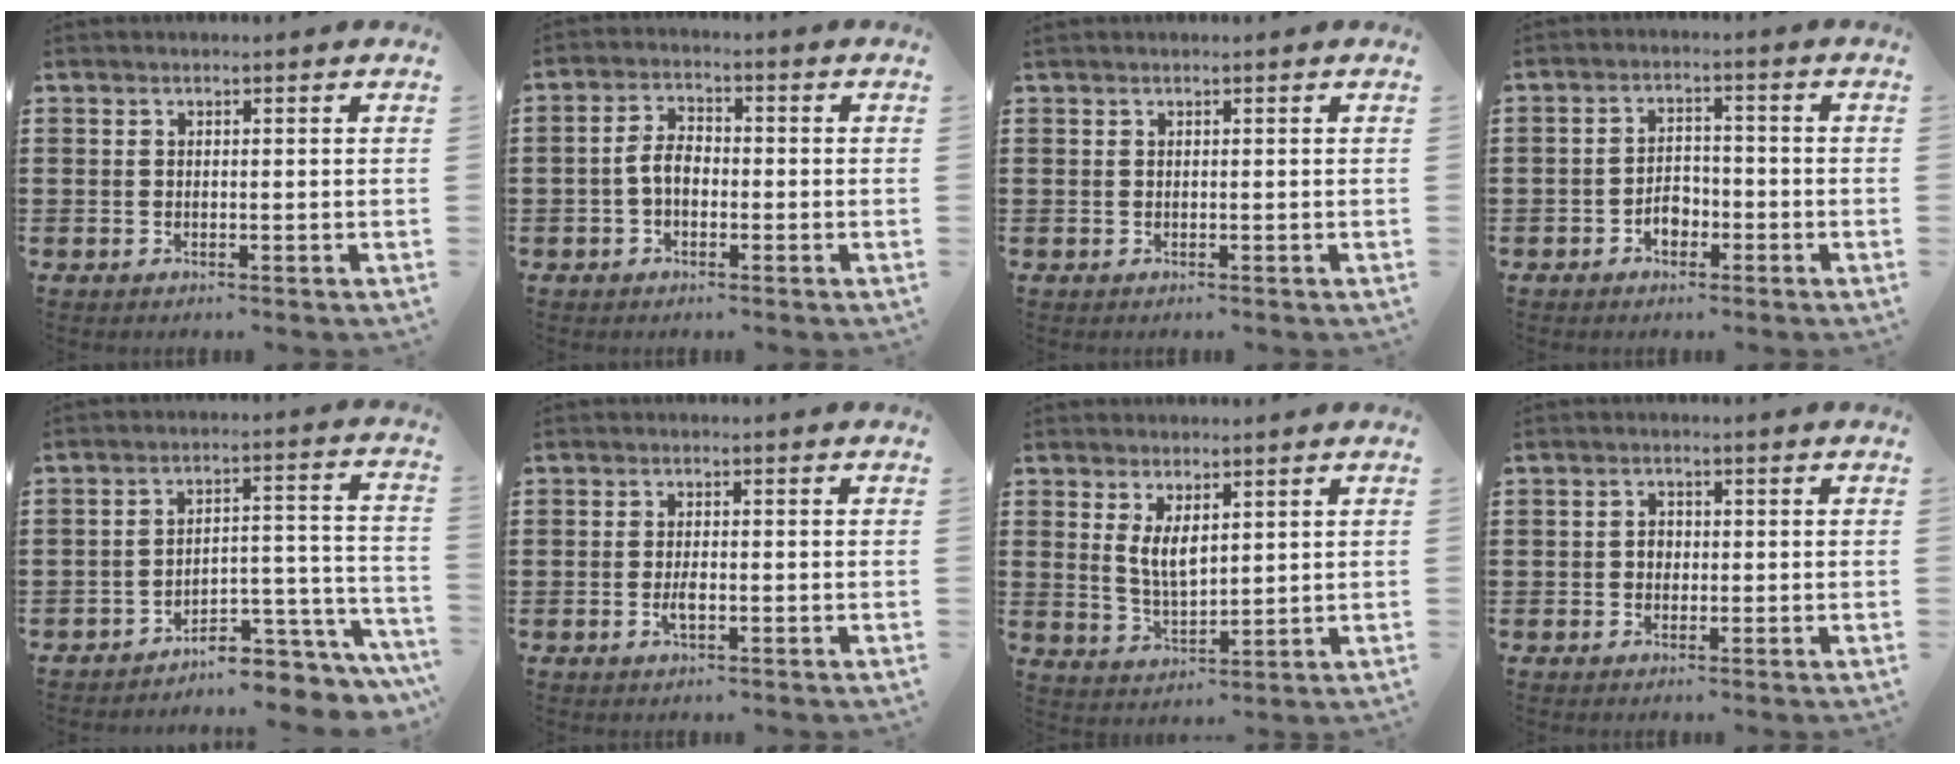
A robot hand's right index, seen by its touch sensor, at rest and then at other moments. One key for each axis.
{"total": 4.2, "fx": -1.0, "fy": 2.5, "fz": 3.3, "tx": -0.081, "ty": 0.000, "tz": -0.026}
{"total": 0.0}
{"total": 3.1, "fx": -1.7, "fy": 2.0, "fz": 1.7, "tx": -0.025, "ty": 0.002, "tz": -0.037}
{"total": 5.4, "fx": -5.0, "fy": 1.1, "fz": 1.7, "tx": -0.028, "ty": 0.002, "tz": -0.098}
{"total": 2.2, "fx": -0.7, "fy": 0.7, "fz": 1.9, "tx": -0.043, "ty": -0.002, "tz": -0.014}
{"total": 4.6, "fx": 1.8, "fy": 2.1, "fz": 3.7, "tx": -0.077, "ty": 0.003, "tz": 0.033}
{"total": 1.5, "fx": -0.2, "fy": 1.2, "fz": 0.8, "tx": -0.019, "ty": 0.005, "tz": -0.006}